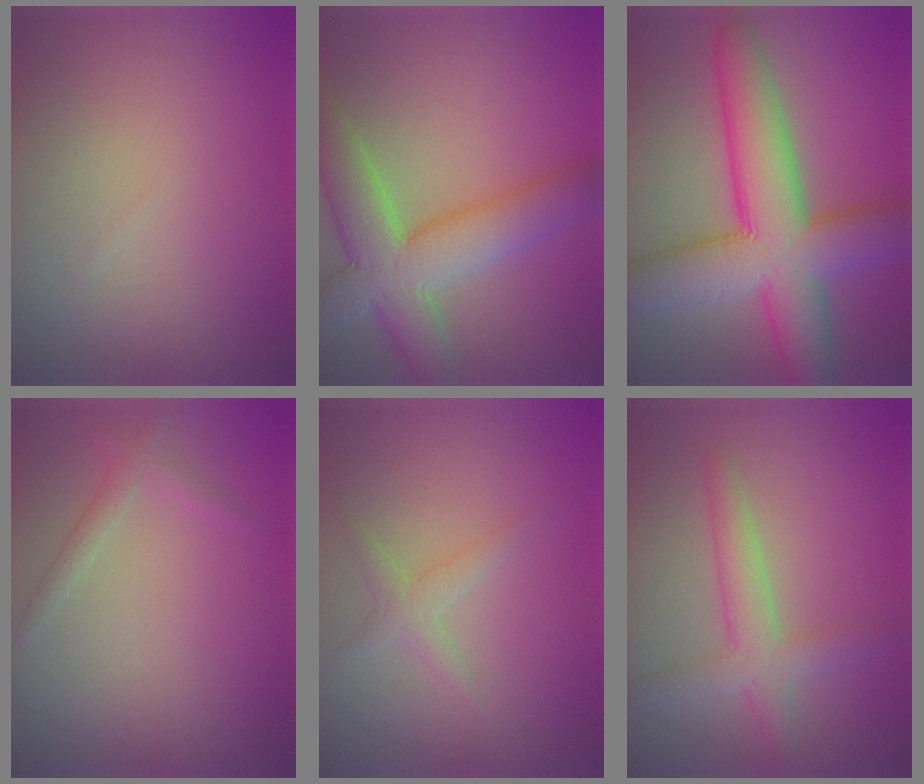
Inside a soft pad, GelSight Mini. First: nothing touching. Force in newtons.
{"total": 8.4, "press": 8.4, "slide": 0.6}
{"total": 11.5, "press": 11.5, "slide": 0.3}
{"total": 1.4, "press": 1.4, "slide": 0.1}
{"total": 1.5, "press": 1.5, "slide": 0.1}
{"total": 3.9, "press": 3.9, "slide": 0.1}